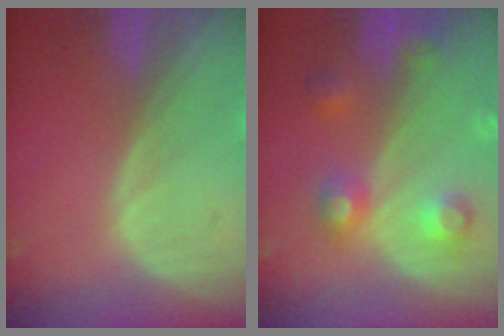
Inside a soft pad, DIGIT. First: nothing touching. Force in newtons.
{"total": 5.6, "press": 5.6, "slide": 0.4}